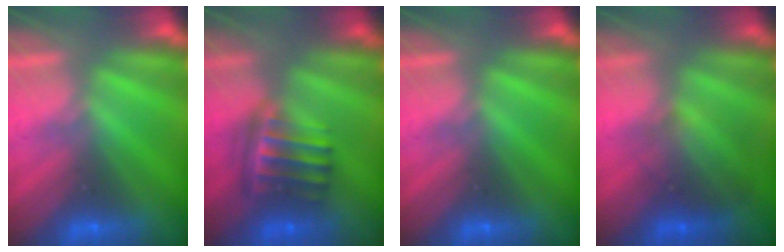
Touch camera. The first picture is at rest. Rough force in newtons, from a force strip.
{"total": 6.8}
{"total": 0.0}
{"total": 2.0}